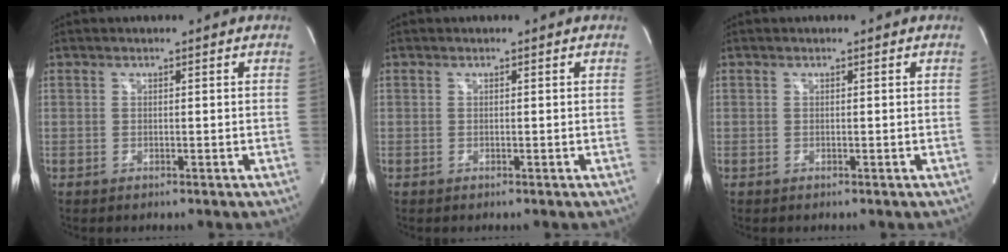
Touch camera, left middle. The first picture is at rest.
{"total": 0.0}
{"total": 0.0}